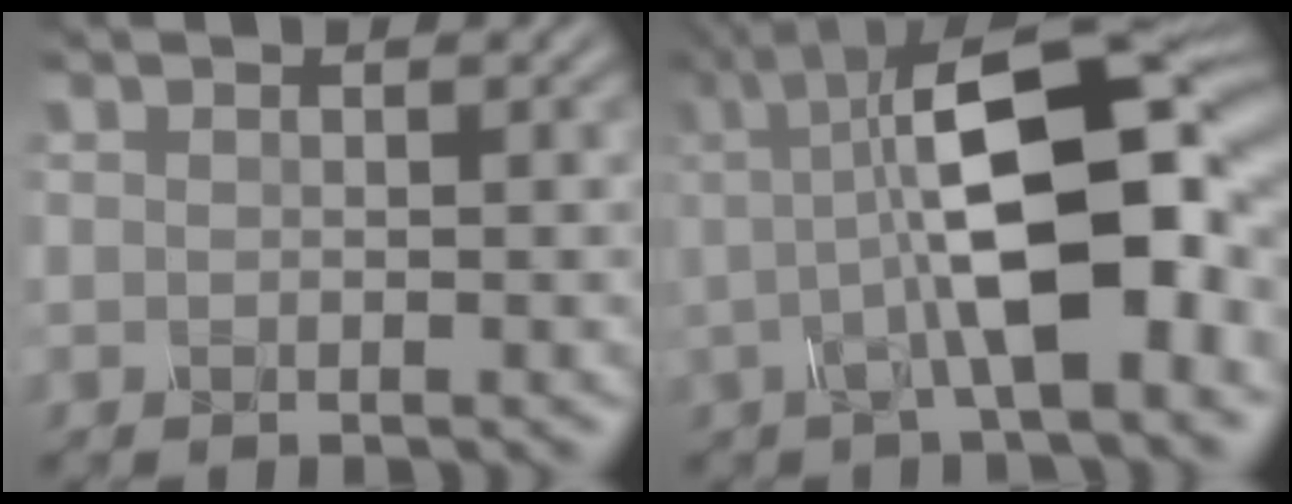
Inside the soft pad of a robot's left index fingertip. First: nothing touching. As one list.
[{"total": 12.7, "force": [0.8, 4.4, 11.9], "torque": [-0.171, 0.011, 0.005]}]